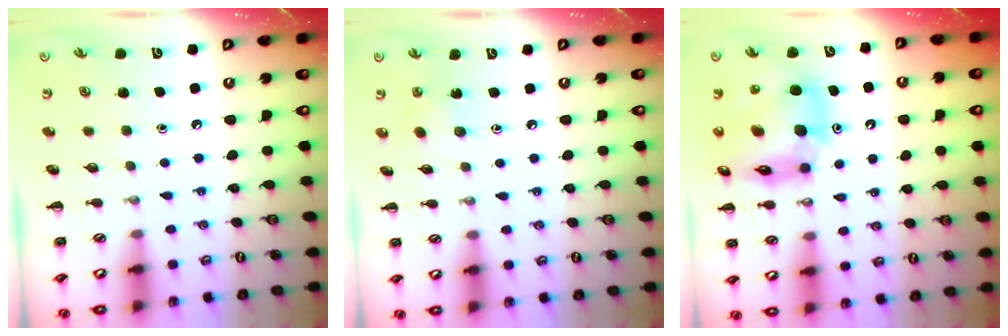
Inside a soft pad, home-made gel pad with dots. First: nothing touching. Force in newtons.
{"total": 2.8, "press": 2.6, "slide": 0.9}
{"total": 13.6, "press": 13.1, "slide": 3.9}